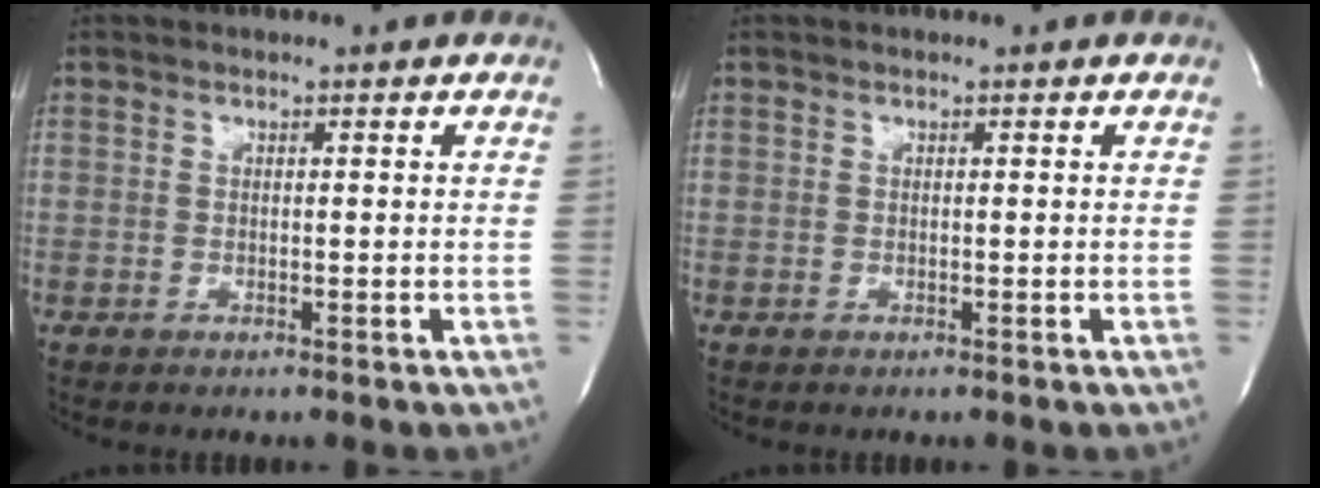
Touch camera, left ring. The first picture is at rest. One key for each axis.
{"total": 0.0}